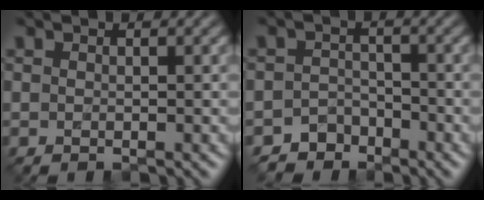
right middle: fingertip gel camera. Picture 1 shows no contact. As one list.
[{"total": 2.7, "force": [-2.2, 1.5, -0.3], "torque": [0.017, 0.008, -0.043]}]